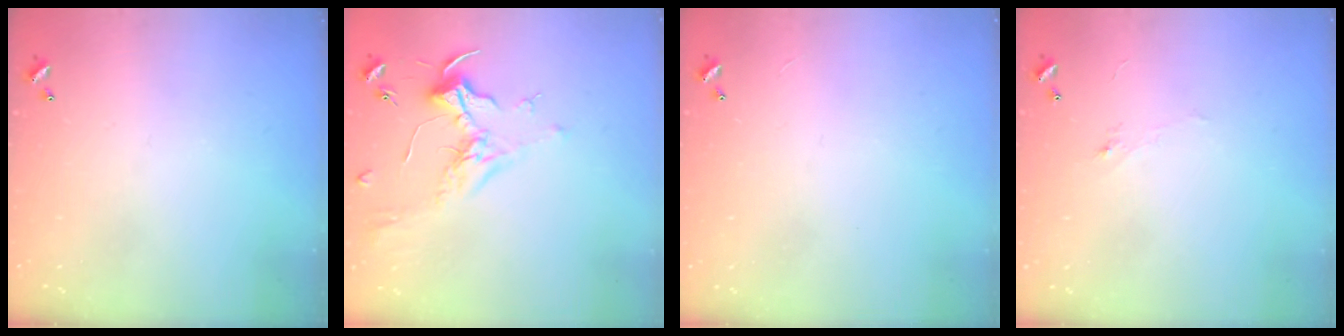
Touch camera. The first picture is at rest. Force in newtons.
{"total": 1.8, "press": 1.7, "slide": 0.7}
{"total": 2.8, "press": 2.8, "slide": 0.3}
{"total": 1.2, "press": 0.8, "slide": 0.8}